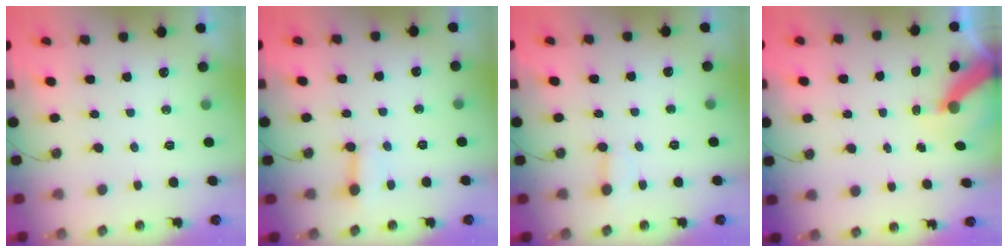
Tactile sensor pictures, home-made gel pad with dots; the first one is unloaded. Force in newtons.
{"total": 2.5, "press": 2.5, "slide": 0.2}
{"total": 2.5, "press": 2.4, "slide": 0.5}
{"total": 8.0, "press": 8.0, "slide": 0.8}